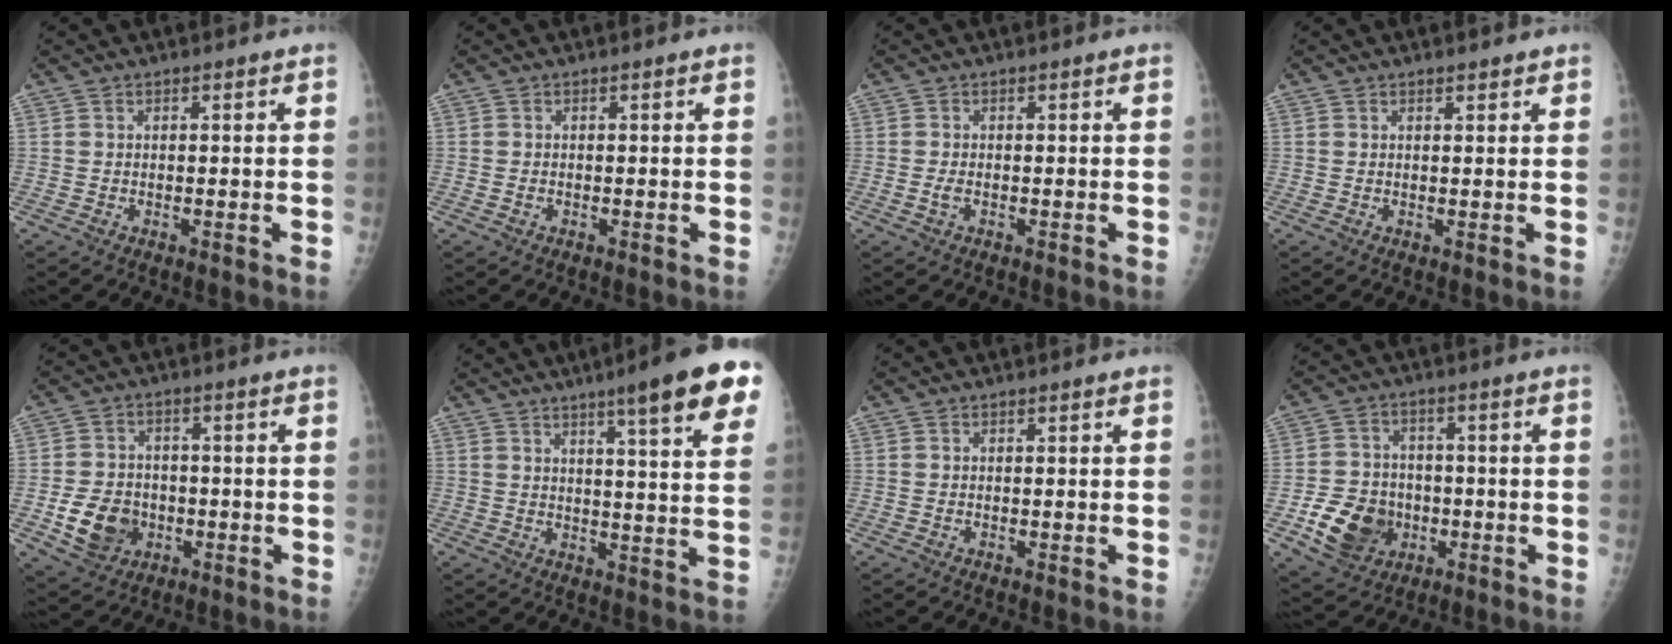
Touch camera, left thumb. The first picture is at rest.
{"total": 0.6, "force": [-0.2, 0.4, 0.4], "torque": [-0.009, 0.005, -0.003]}
{"total": 1.4, "force": [-0.4, 0.7, 1.1], "torque": [-0.027, 0.003, -0.008]}
{"total": 1.2, "force": [1.0, 0.4, 0.6], "torque": [-0.006, -0.005, 0.013]}
{"total": 9.3, "force": [-2.6, 7.6, 4.7], "torque": [-0.059, 0.012, -0.037]}
{"total": 16.2, "force": [9.3, 1.8, 13.1], "torque": [-0.158, -0.034, 0.115]}
{"total": 0.0}
{"total": 11.7, "force": [-3.5, 9.6, 5.7], "torque": [-0.070, 0.013, -0.053]}